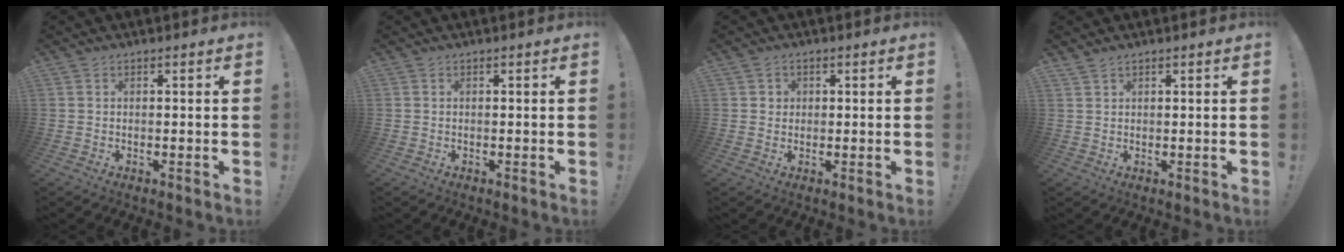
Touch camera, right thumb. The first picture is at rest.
{"total": 0.0}
{"total": 1.9, "force": [0.6, 1.8, 0.3], "torque": [-0.002, -0.001, 0.008]}
{"total": 1.7, "force": [1.6, 0.5, 0.5], "torque": [-0.006, -0.008, 0.030]}